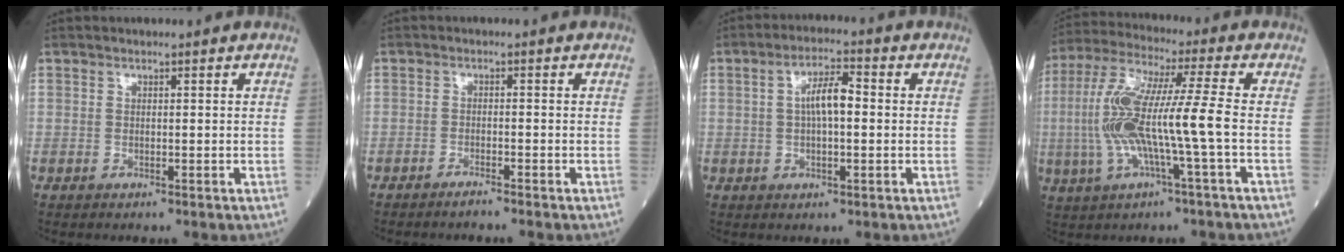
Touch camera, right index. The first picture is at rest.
{"total": 1.5, "force": [-1.4, -0.3, 0.4], "torque": [-0.007, 0.000, -0.026]}
{"total": 5.3, "force": [0.4, 1.4, 5.0], "torque": [-0.095, 0.015, 0.003]}
{"total": 12.7, "force": [-2.0, 0.0, 12.5], "torque": [-0.268, 0.017, -0.043]}